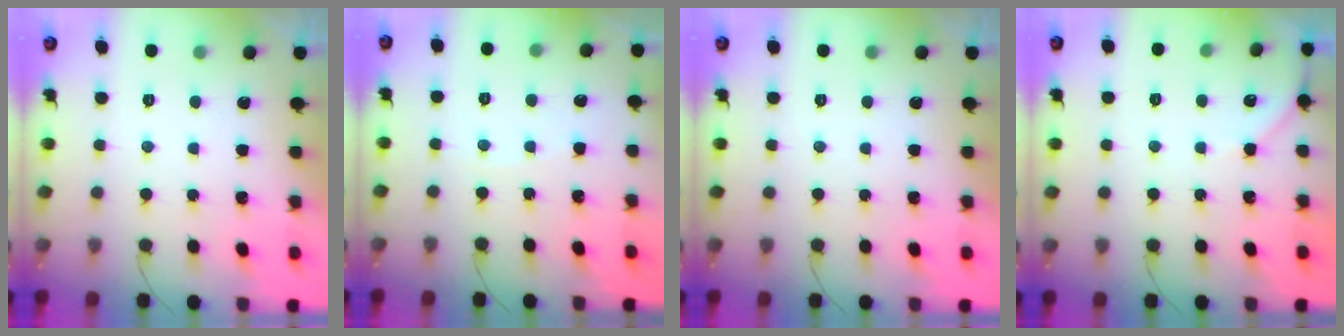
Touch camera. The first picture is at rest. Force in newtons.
{"total": 1.8, "press": 1.7, "slide": 0.2}
{"total": 0.0}
{"total": 3.8, "press": 3.8, "slide": 0.6}